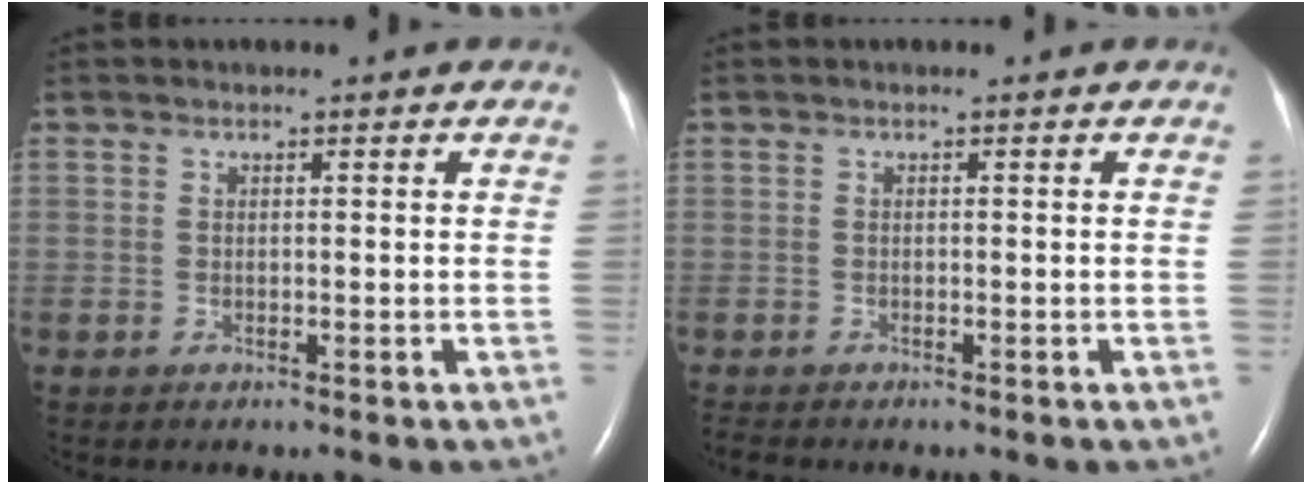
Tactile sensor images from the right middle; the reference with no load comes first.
{"total": 1.4, "force": [-1.3, 0.2, 0.5], "torque": [-0.013, -0.005, -0.020]}